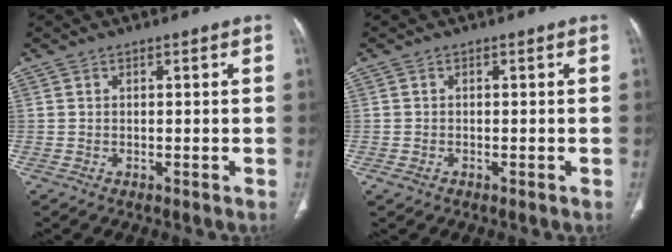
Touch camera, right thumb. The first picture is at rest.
{"total": 1.2, "force": [-0.6, 0.8, 0.6], "torque": [-0.014, 0.002, -0.009]}